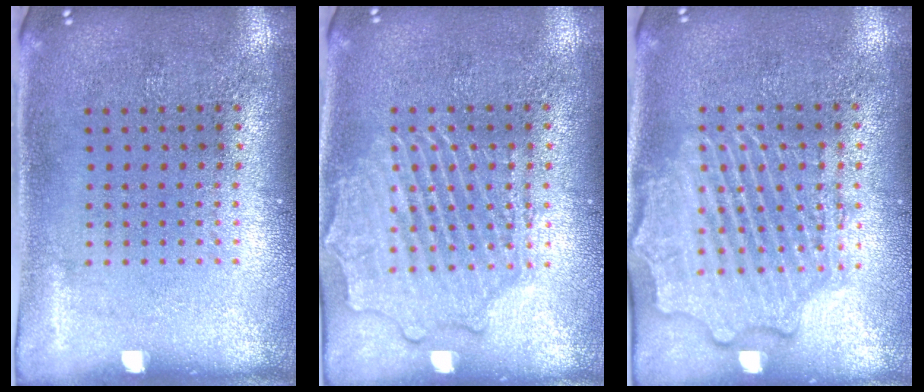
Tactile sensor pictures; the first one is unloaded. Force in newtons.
{"total": 2.9, "press": 2.9, "slide": 0.3}
{"total": 2.3, "press": 2.3, "slide": 0.3}